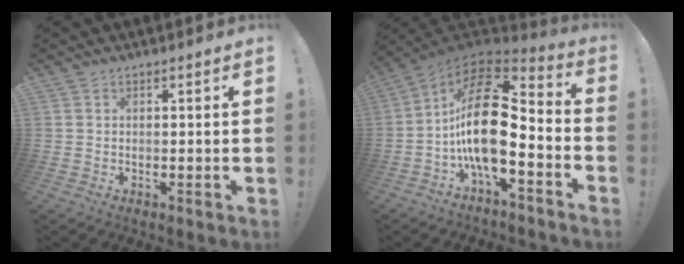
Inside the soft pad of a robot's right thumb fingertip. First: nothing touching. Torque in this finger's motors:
{"motor_torque": [0.51, 1.05, 1.48, -1.29, 0.53]}